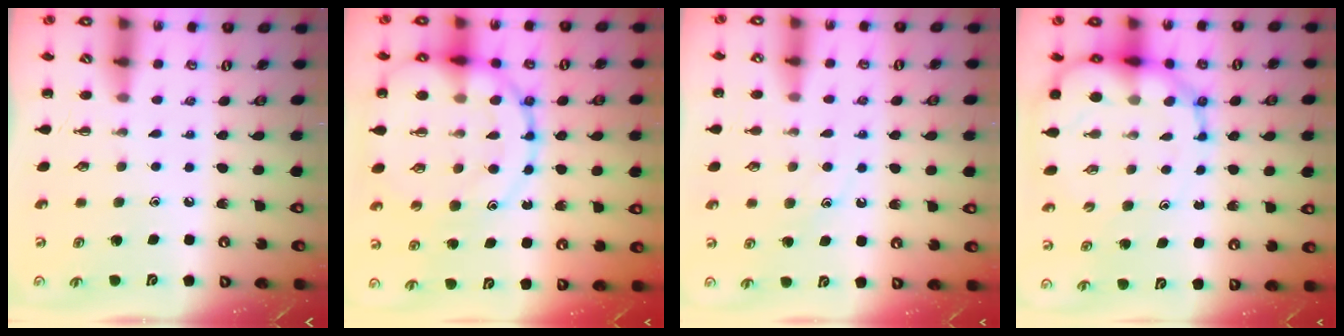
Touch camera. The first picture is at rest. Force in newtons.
{"total": 20.7, "press": 20.5, "slide": 2.6}
{"total": 9.6, "press": 9.5, "slide": 1.4}
{"total": 14.2, "press": 13.6, "slide": 3.9}